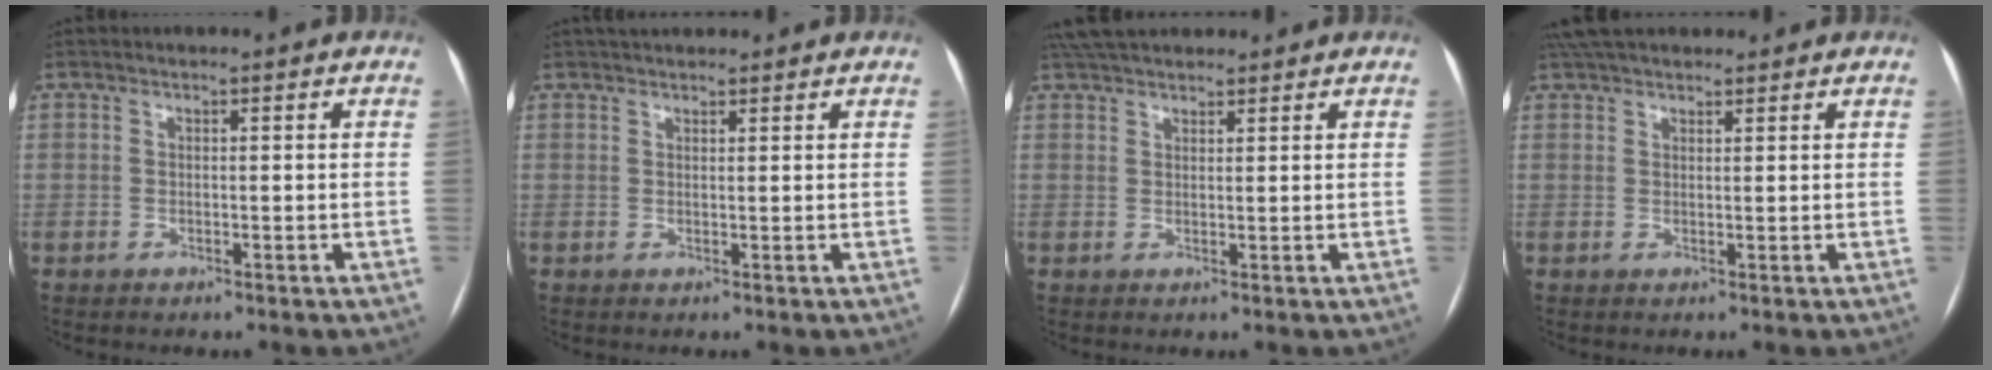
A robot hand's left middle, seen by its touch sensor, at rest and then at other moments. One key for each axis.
{"total": 5.1, "fx": 4.5, "fy": 1.3, "fz": 2.0, "tx": -0.025, "ty": 0.034, "tz": 0.064}
{"total": 7.5, "fx": 6.6, "fy": 2.2, "fz": 2.8, "tx": -0.044, "ty": 0.039, "tz": 0.109}
{"total": 7.4, "fx": 6.4, "fy": 2.3, "fz": 3.0, "tx": -0.045, "ty": 0.039, "tz": 0.107}